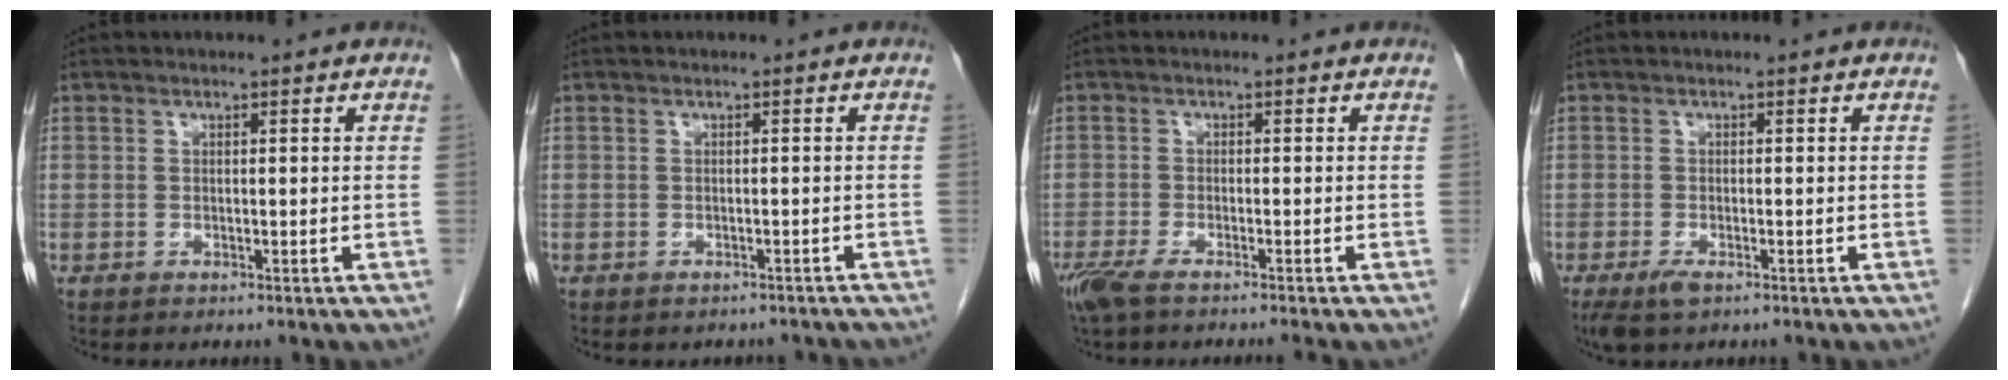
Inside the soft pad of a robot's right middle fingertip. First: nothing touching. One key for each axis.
{"total": 3.6, "fx": -3.2, "fy": 1.6, "fz": 0.7, "tx": -0.008, "ty": 0.003, "tz": -0.034}
{"total": 5.4, "fx": -4.3, "fy": 0.3, "fz": 3.2, "tx": -0.054, "ty": -0.012, "tz": -0.076}
{"total": 3.0, "fx": -1.8, "fy": 0.9, "fz": 2.2, "tx": -0.048, "ty": -0.007, "tz": -0.029}